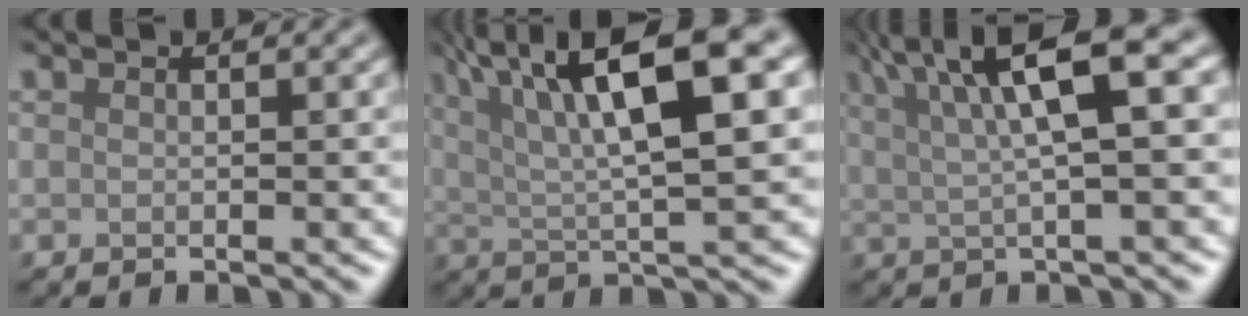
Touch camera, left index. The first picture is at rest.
{"total": 12.1, "force": [5.0, 2.7, 10.6], "torque": [-0.170, 0.022, 0.084]}
{"total": 9.1, "force": [3.8, 2.3, 7.9], "torque": [-0.120, 0.026, 0.061]}